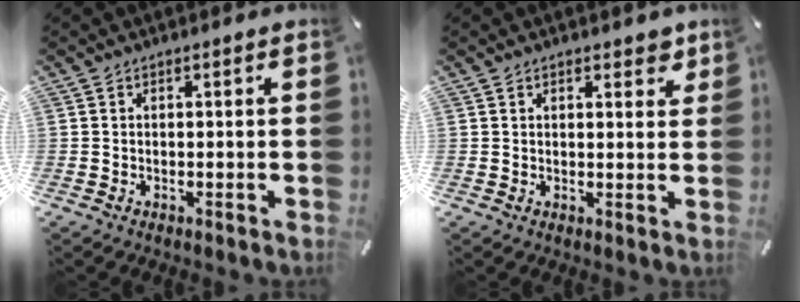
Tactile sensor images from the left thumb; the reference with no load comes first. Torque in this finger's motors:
{"motor_torque": [0.25, -0.43, 0.14, -0.01, -0.09]}